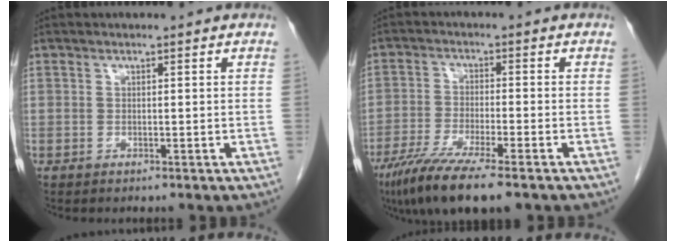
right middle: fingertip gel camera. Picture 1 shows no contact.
{"total": 10.7, "force": [-7.6, 0.9, 7.5], "torque": [-0.130, -0.028, -0.126]}